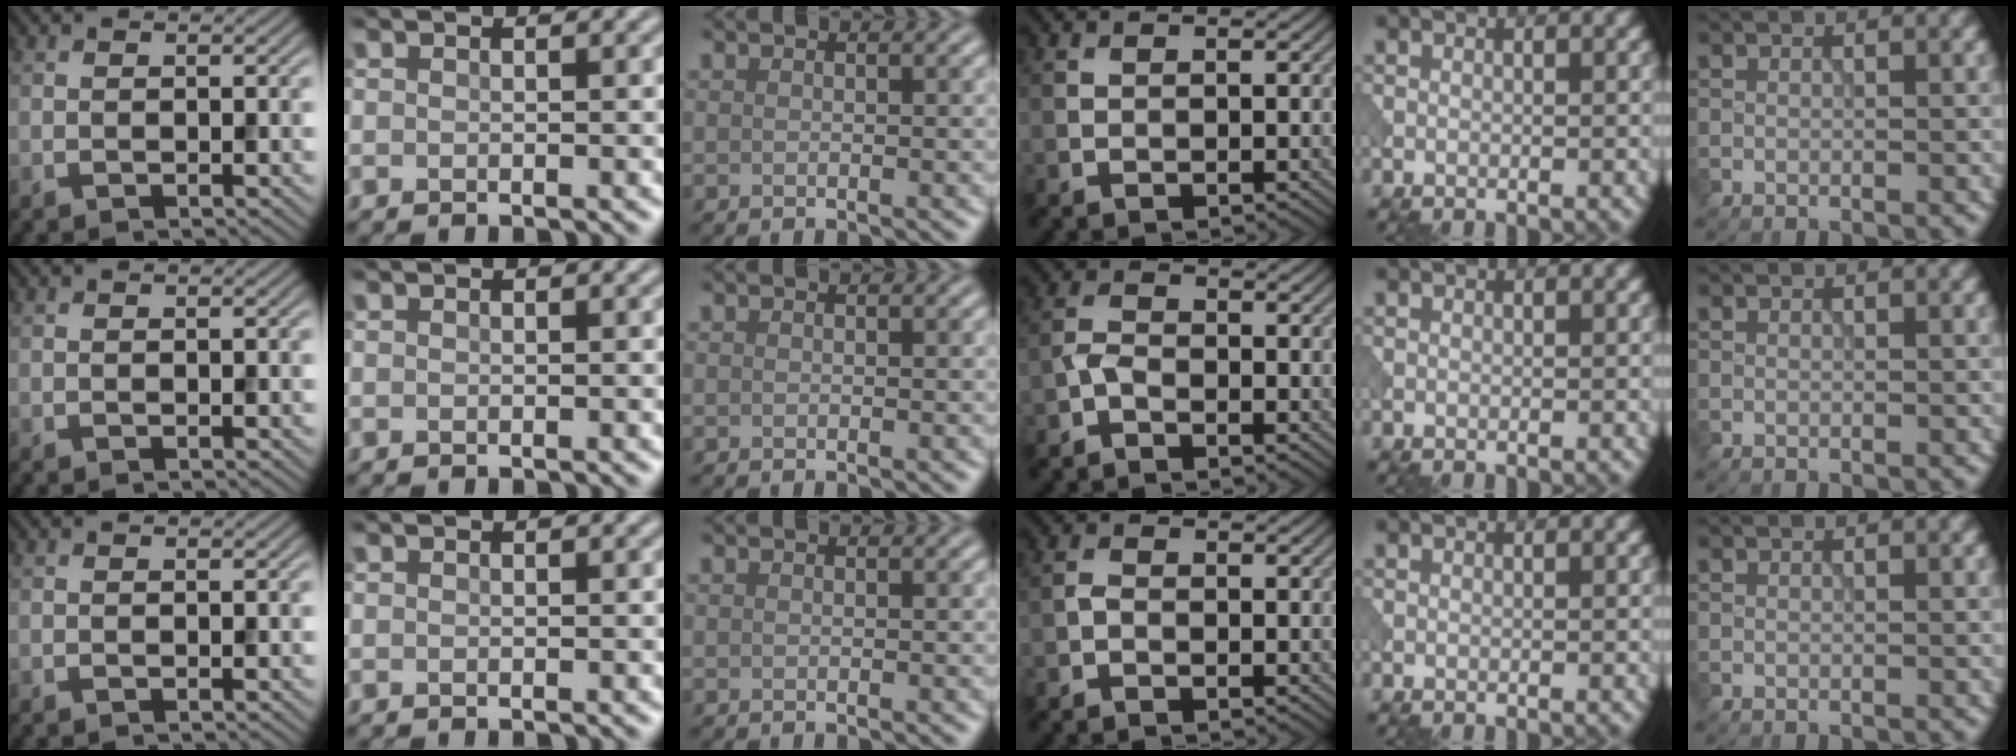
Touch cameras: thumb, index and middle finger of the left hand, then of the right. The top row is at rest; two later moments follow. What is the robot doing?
{"motion": "open", "object": "sandwich press"}